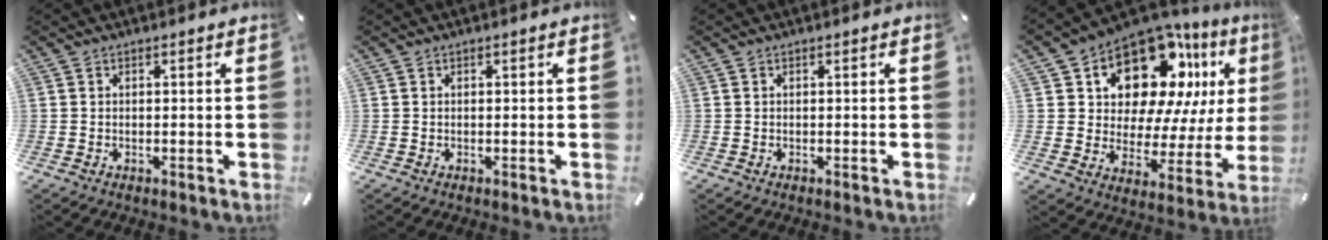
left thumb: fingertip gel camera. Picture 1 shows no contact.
{"total": 0.0}
{"total": 0.0}
{"total": 16.4, "force": [9.7, 10.2, 8.4], "torque": [-0.127, -0.072, 0.169]}